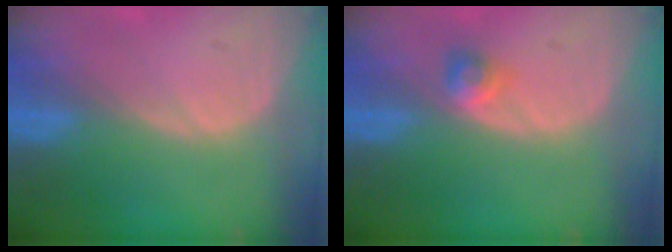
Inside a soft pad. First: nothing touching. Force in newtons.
{"total": 2.6, "press": 2.2, "slide": 1.4}